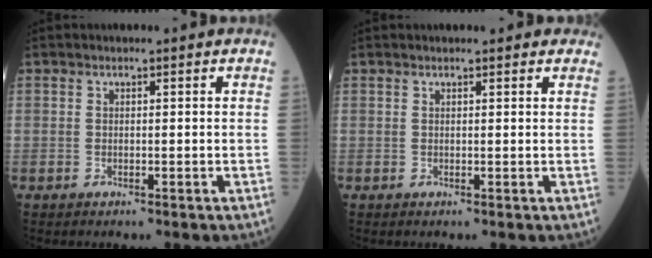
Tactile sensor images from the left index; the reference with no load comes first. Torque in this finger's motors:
{"motor_torque": [0.05, -0.05, 0.03, 0.02]}